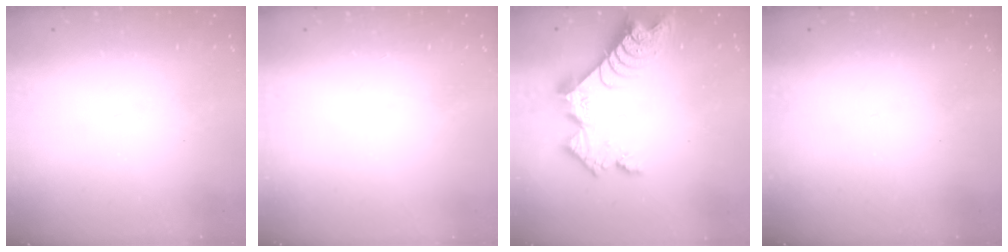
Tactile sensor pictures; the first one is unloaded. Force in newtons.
{"total": 0.0}
{"total": 12.5, "press": 12.5, "slide": 1.2}
{"total": 0.0}